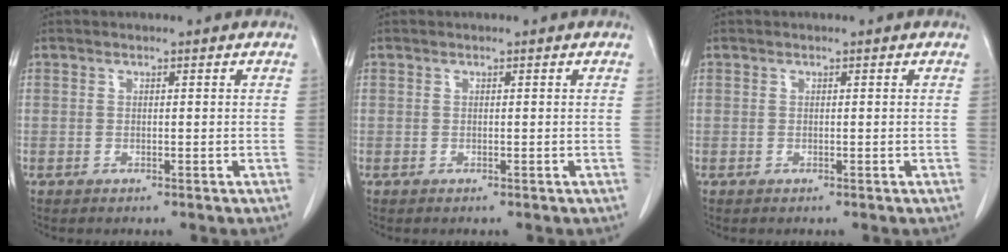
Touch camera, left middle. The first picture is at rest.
{"total": 0.0}
{"total": 0.0}